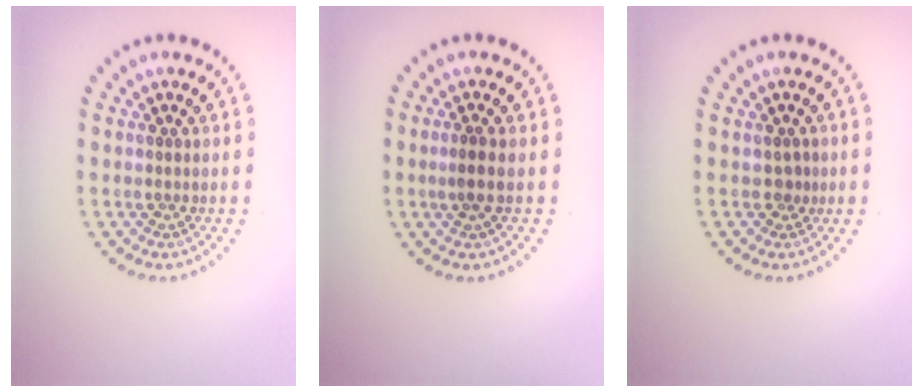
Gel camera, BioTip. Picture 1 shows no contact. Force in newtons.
{"total": 1.6, "press": 1.3, "slide": 0.9}
{"total": 0.9, "press": 0.7, "slide": 0.5}